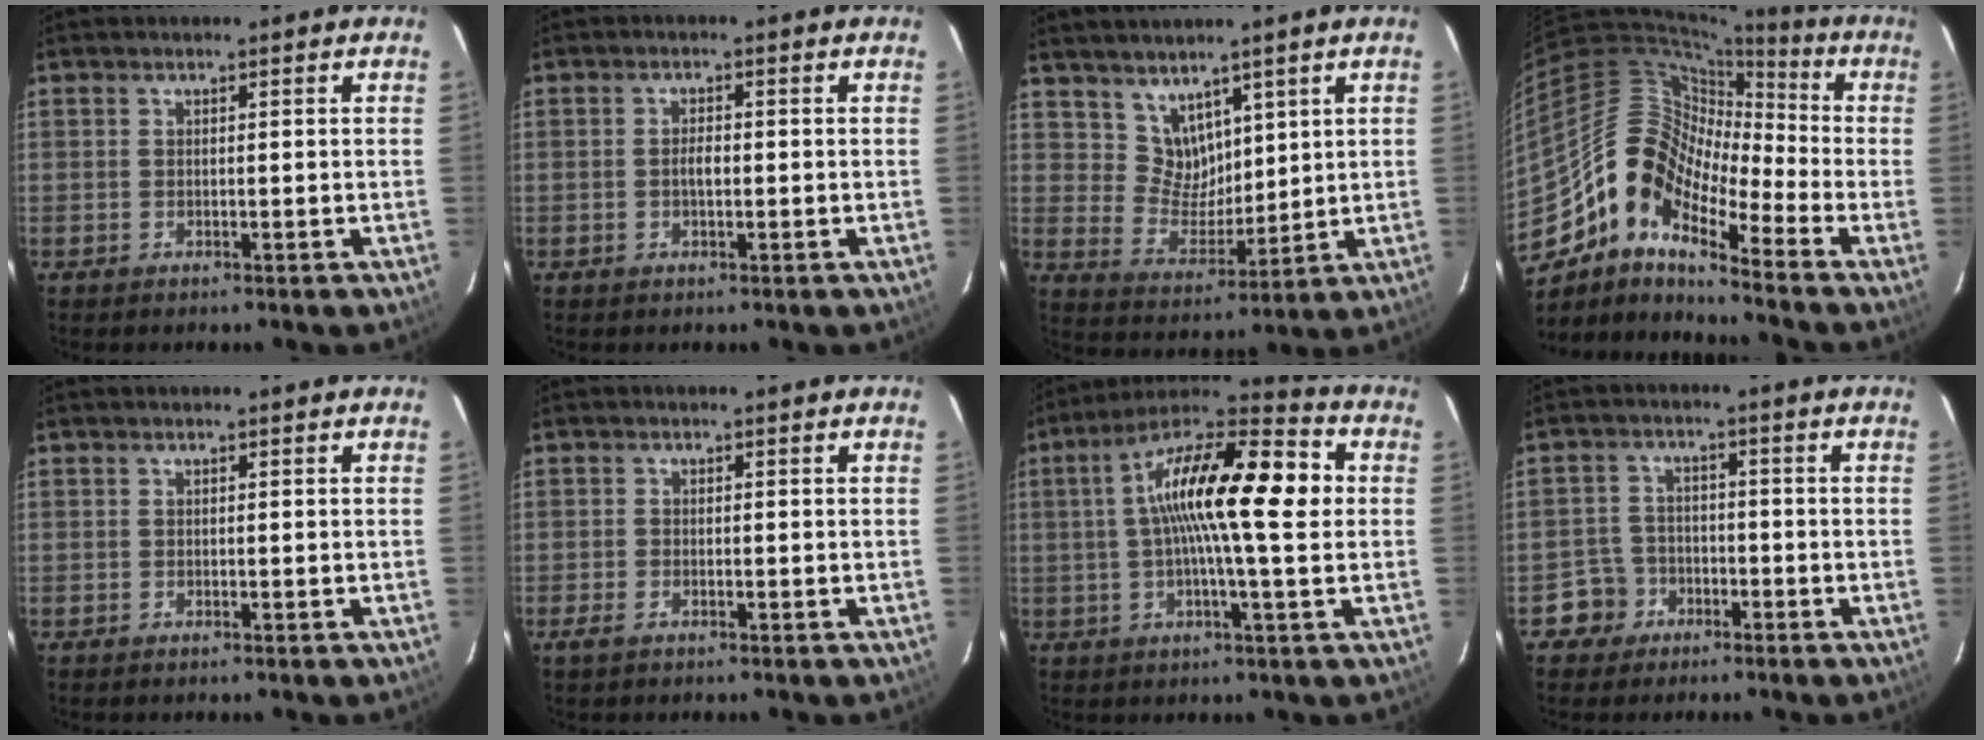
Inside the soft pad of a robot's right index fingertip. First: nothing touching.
{"total": 1.9, "force": [-0.3, 0.8, 1.7], "torque": [-0.033, 0.003, -0.006]}
{"total": 7.3, "force": [5.1, 4.8, 2.0], "torque": [-0.028, 0.000, 0.110]}
{"total": 13.7, "force": [-8.5, 5.8, 9.1], "torque": [-0.151, 0.015, -0.181]}
{"total": 0.0}
{"total": 1.8, "force": [-1.2, 0.8, 1.0], "torque": [-0.025, -0.002, -0.025]}
{"total": 18.0, "force": [1.8, 3.8, 17.5], "torque": [-0.298, 0.030, 0.014]}
{"total": 5.0, "force": [-2.8, 4.2, -0.1], "torque": [-0.006, 0.021, -0.052]}